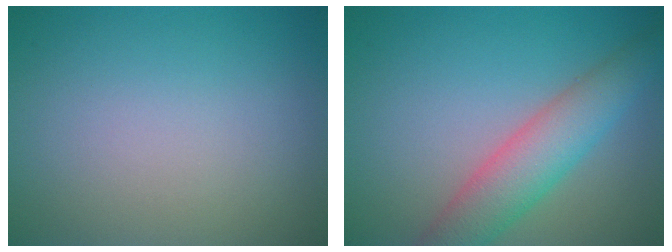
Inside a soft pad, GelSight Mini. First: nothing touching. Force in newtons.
{"total": 5.3, "press": 5.3, "slide": 0.0}